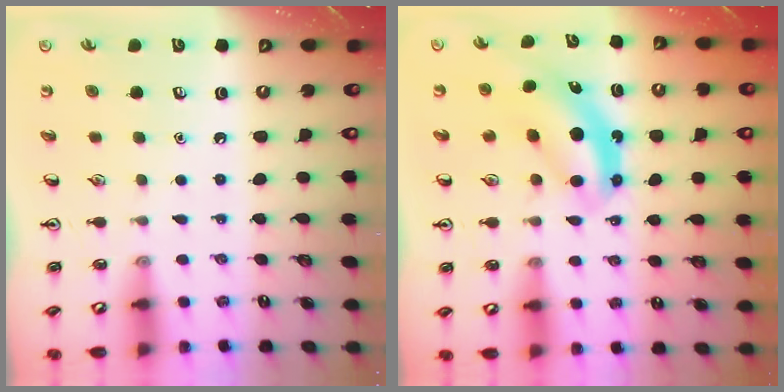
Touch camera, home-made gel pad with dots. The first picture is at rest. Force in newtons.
{"total": 5.3, "press": 5.2, "slide": 1.2}